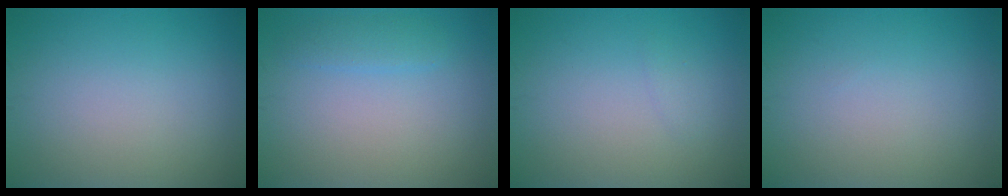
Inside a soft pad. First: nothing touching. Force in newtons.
{"total": 1.4, "press": 1.4, "slide": 0.1}
{"total": 0.6, "press": 0.6, "slide": 0.0}
{"total": 0.0}